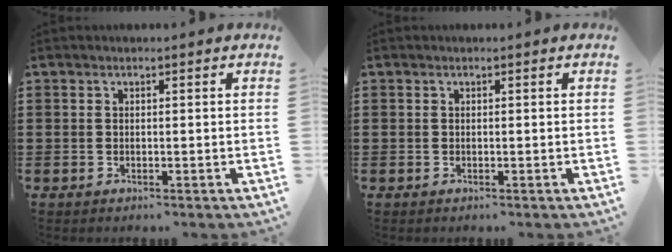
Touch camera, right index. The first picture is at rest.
{"total": 0.0}